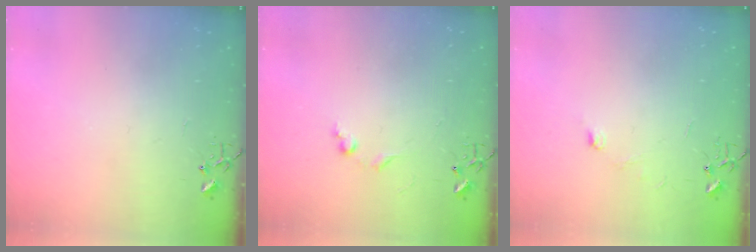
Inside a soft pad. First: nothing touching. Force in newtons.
{"total": 6.2, "press": 6.1, "slide": 0.8}
{"total": 5.6, "press": 5.6, "slide": 0.7}